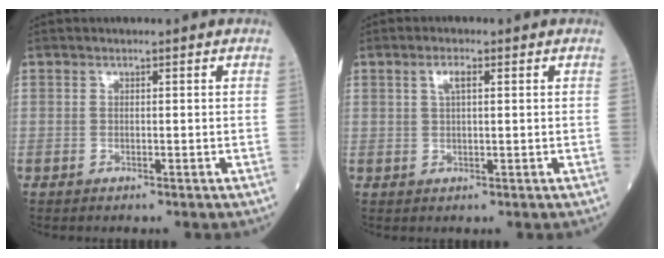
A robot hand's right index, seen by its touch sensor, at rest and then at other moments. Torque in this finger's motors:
{"motor_torque": [0.03, 0.01, 0.05, 0.04]}